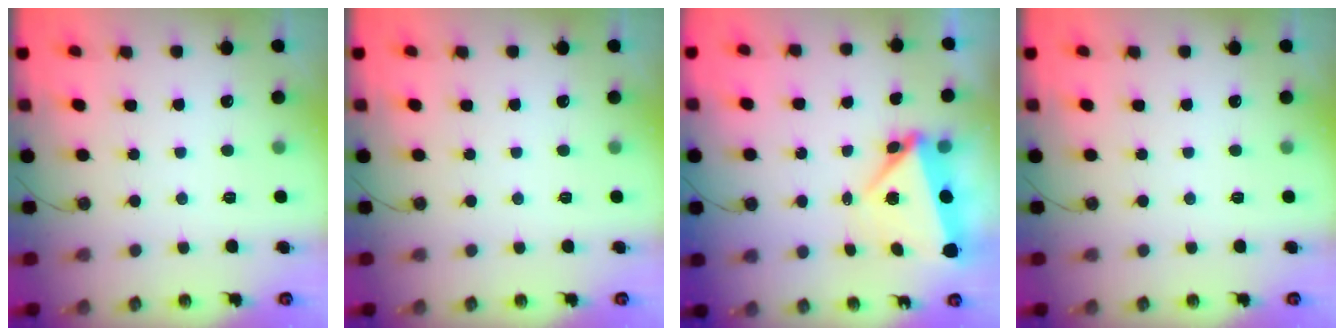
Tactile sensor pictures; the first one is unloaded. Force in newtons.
{"total": 0.0}
{"total": 6.0, "press": 5.8, "slide": 1.5}
{"total": 0.0}